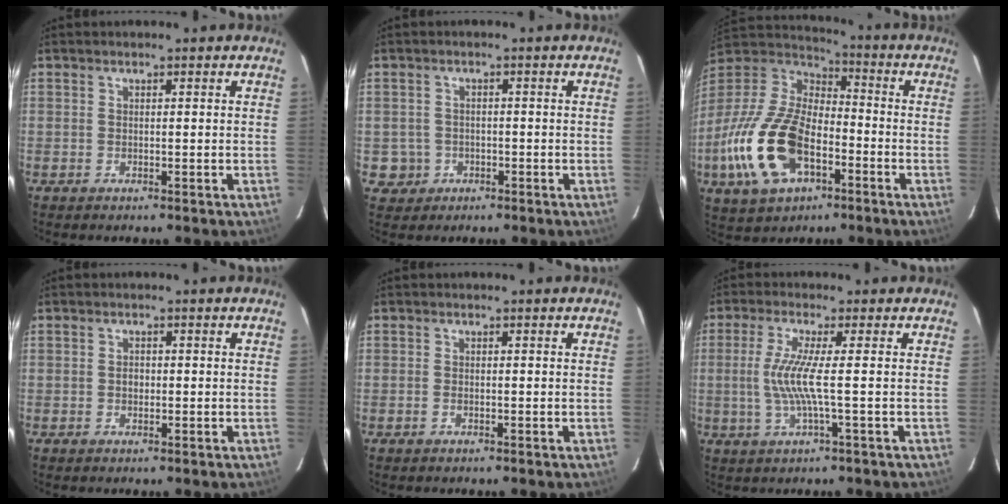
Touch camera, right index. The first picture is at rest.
{"total": 4.0, "force": [-1.0, 3.8, 0.2], "torque": [-0.014, 0.013, -0.008]}
{"total": 22.4, "force": [-8.3, 12.4, 16.7], "torque": [-0.375, -0.020, -0.147]}
{"total": 1.2, "force": [-0.2, 1.1, 0.6], "torque": [-0.010, 0.004, -0.003]}
{"total": 0.6, "force": [-0.2, 0.3, 0.4], "torque": [-0.008, -0.001, -0.004]}
{"total": 6.3, "force": [-0.4, -0.8, 6.3], "torque": [-0.137, -0.006, -0.006]}